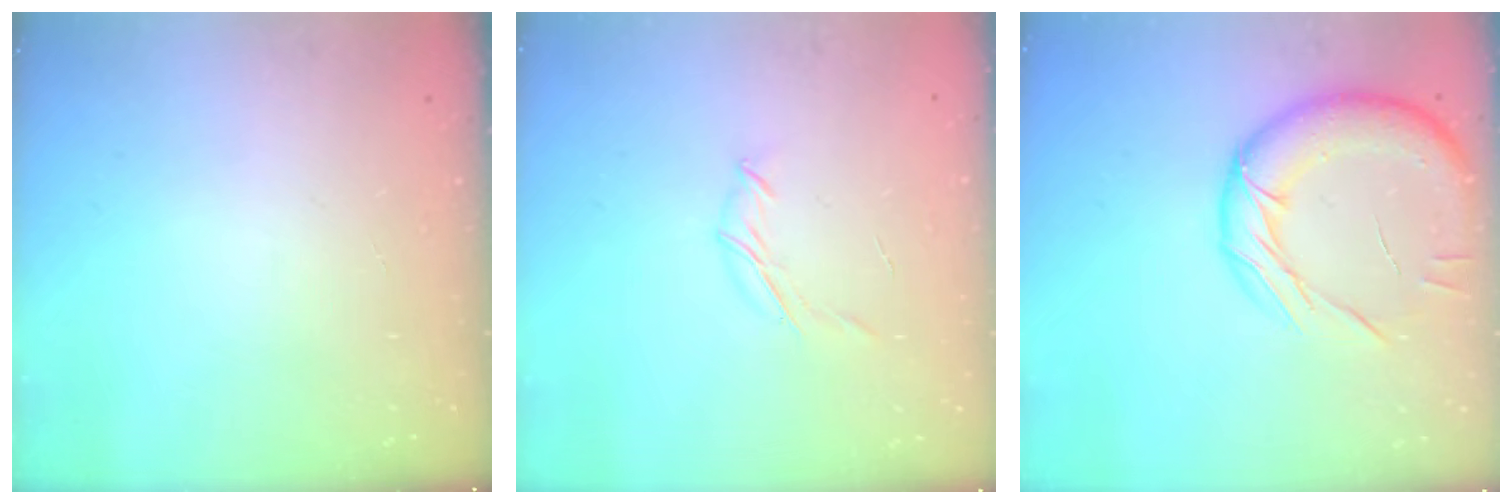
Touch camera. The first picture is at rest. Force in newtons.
{"total": 4.7, "press": 4.6, "slide": 0.9}
{"total": 15.2, "press": 15.1, "slide": 1.7}